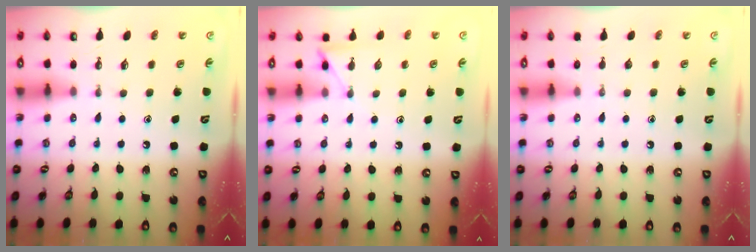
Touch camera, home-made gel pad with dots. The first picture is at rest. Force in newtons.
{"total": 5.1, "press": 5.1, "slide": 0.7}
{"total": 0.0}